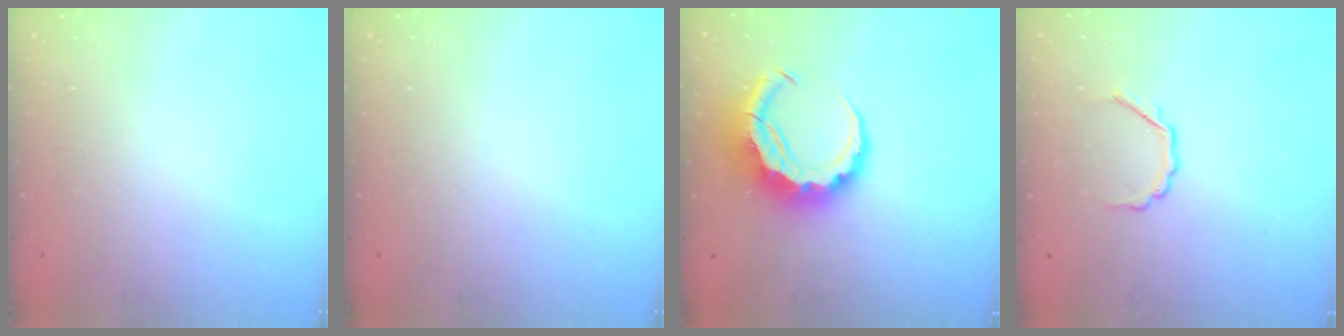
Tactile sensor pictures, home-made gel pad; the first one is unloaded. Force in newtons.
{"total": 0.0}
{"total": 9.3, "press": 9.2, "slide": 1.6}
{"total": 4.0, "press": 3.9, "slide": 0.7}